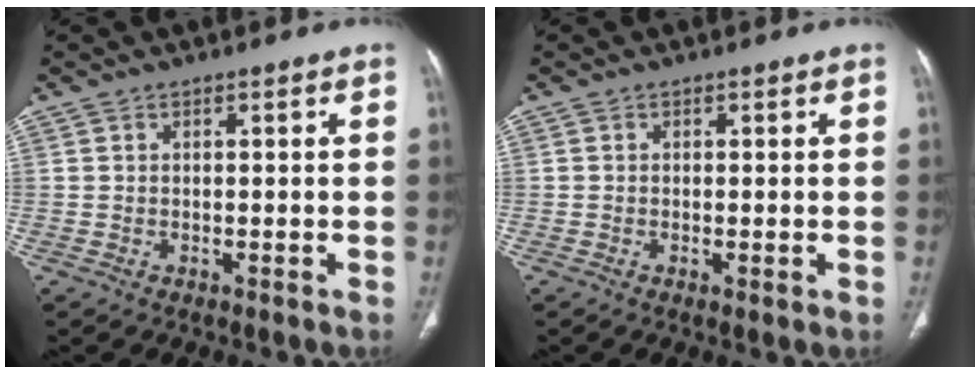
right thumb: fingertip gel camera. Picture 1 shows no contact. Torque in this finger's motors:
{"motor_torque": [-0.22, 0.00, -0.32, 0.13, -0.02]}